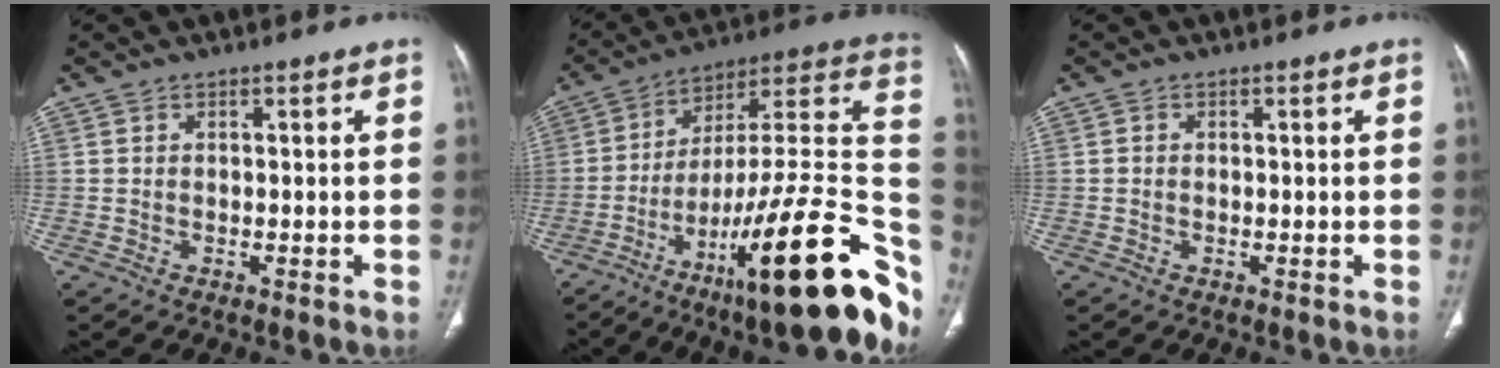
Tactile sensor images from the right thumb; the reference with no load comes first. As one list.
[{"total": 33.1, "force": [-16.1, 8.5, 27.7], "torque": [-0.304, 0.082, -0.242]}, {"total": 0.6, "force": [-0.1, 0.5, 0.2], "torque": [-0.003, 0.002, -0.002]}]